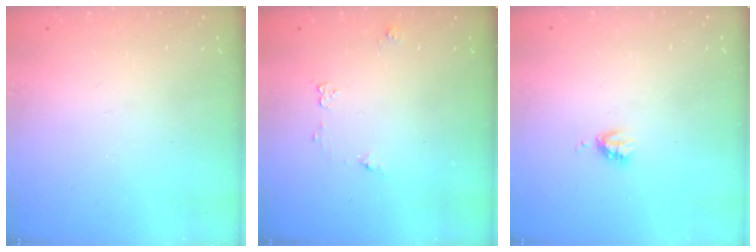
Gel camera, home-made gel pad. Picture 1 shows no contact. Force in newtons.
{"total": 4.8, "press": 4.7, "slide": 0.6}
{"total": 2.9, "press": 2.9, "slide": 0.3}